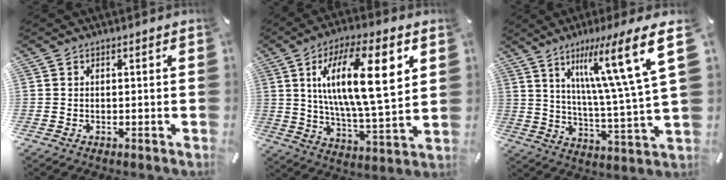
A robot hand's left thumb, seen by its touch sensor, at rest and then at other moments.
{"total": 20.4, "force": [6.7, 6.5, 18.1], "torque": [-0.319, -0.015, 0.093]}
{"total": 22.7, "force": [10.6, 3.5, 19.8], "torque": [-0.307, -0.049, 0.149]}